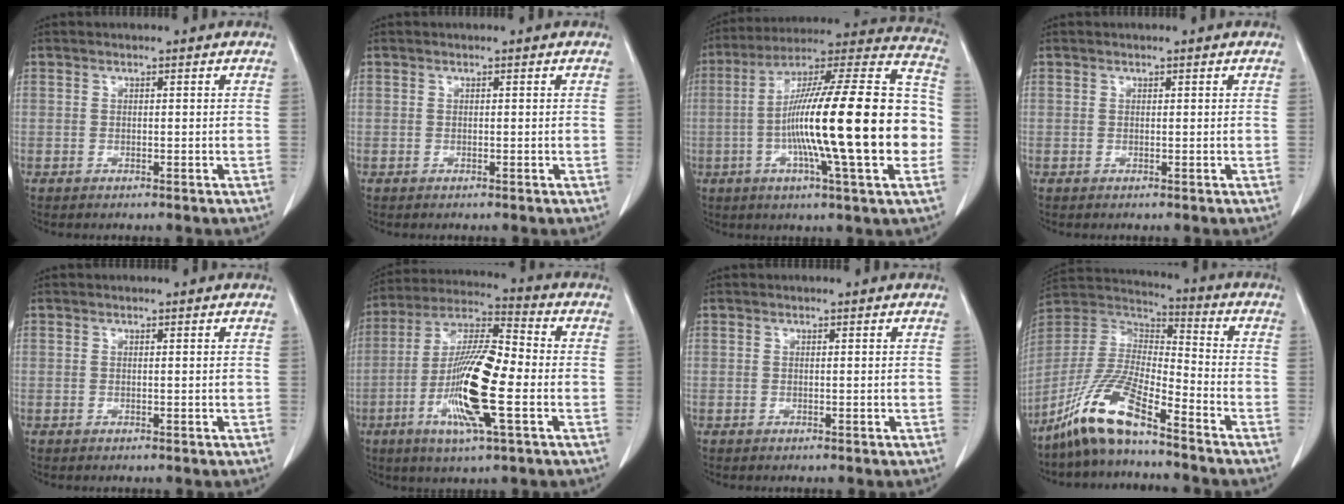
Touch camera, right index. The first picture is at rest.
{"total": 0.0}
{"total": 26.5, "force": [-3.7, 1.9, 26.2], "torque": [-0.382, 0.009, -0.072]}
{"total": 0.0}
{"total": 0.0}
{"total": 15.5, "force": [-3.6, 2.2, 14.9], "torque": [-0.291, -0.005, -0.068]}
{"total": 0.0}
{"total": 12.6, "force": [-9.1, 1.5, 8.6], "torque": [-0.192, -0.006, -0.175]}